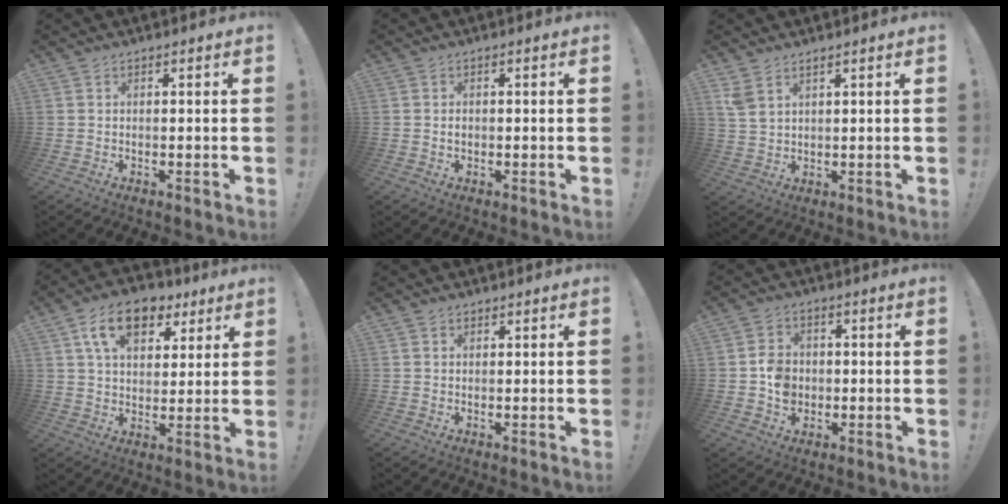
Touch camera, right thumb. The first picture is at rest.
{"total": 0.9, "force": [-0.2, 0.7, 0.5], "torque": [-0.002, 0.000, -0.007]}
{"total": 3.9, "force": [2.6, 1.7, 2.5], "torque": [-0.049, -0.010, 0.051]}
{"total": 14.2, "force": [7.1, 9.2, 8.1], "torque": [-0.128, -0.018, 0.132]}
{"total": 1.3, "force": [0.9, 0.8, 0.1], "torque": [0.002, -0.001, 0.017]}
{"total": 7.7, "force": [-1.2, 6.6, 3.8], "torque": [-0.058, 0.021, -0.015]}